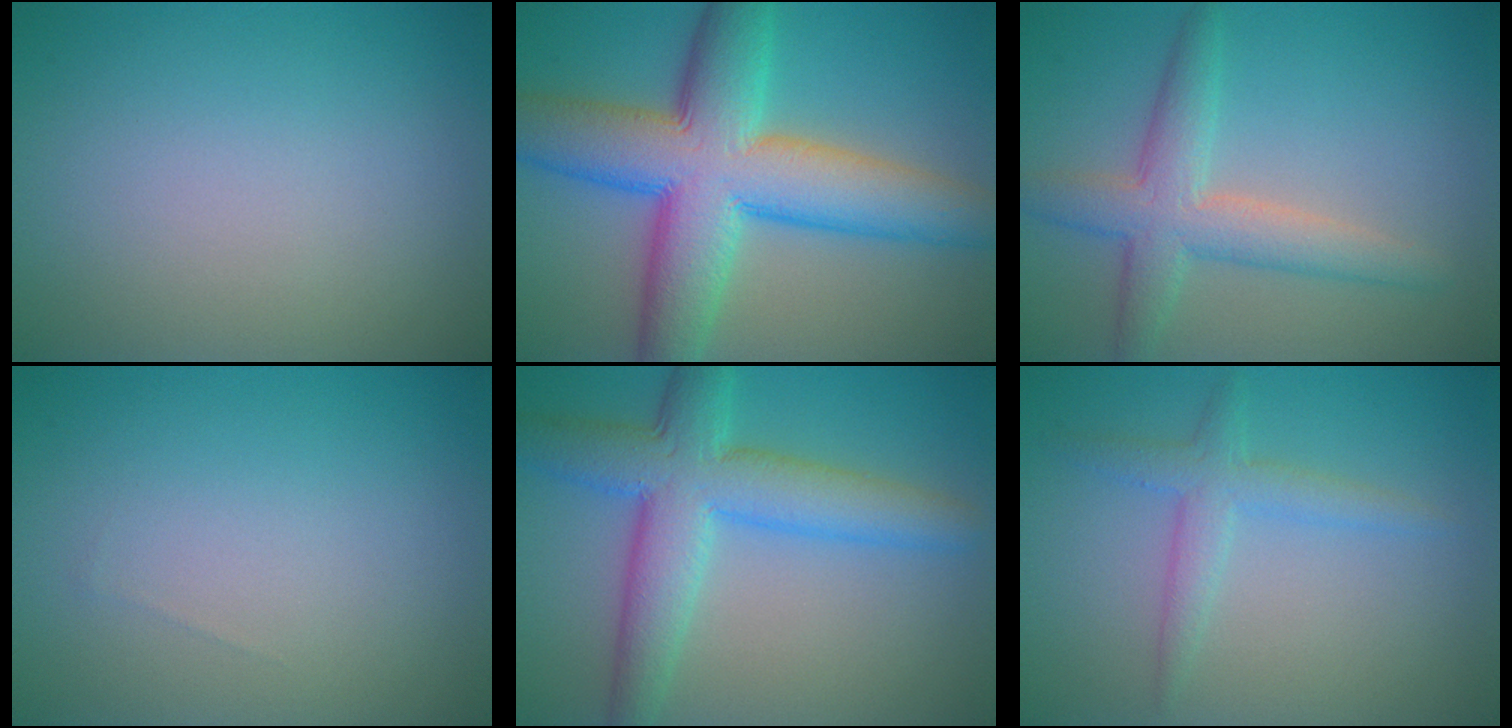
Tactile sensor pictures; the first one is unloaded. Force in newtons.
{"total": 12.0, "press": 12.0, "slide": 0.3}
{"total": 4.7, "press": 4.7, "slide": 0.4}
{"total": 0.0}
{"total": 7.5, "press": 7.5, "slide": 0.2}
{"total": 2.5, "press": 2.5, "slide": 0.1}